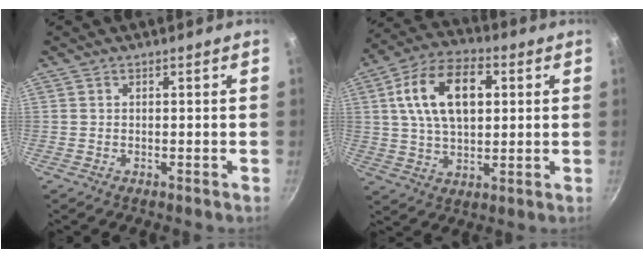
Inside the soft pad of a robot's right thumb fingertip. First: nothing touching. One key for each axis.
{"total": 15.7, "fx": 3.8, "fy": 9.3, "fz": 12.1, "tx": -0.192, "ty": 0.009, "tz": 0.058}